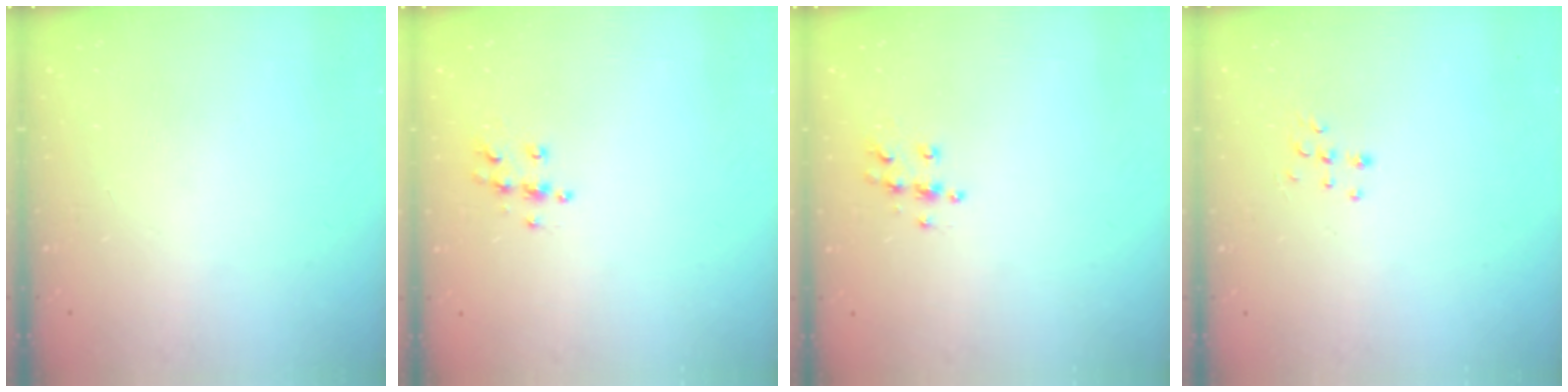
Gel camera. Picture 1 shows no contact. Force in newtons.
{"total": 6.6, "press": 6.6, "slide": 0.3}
{"total": 6.6, "press": 6.6, "slide": 0.3}
{"total": 5.2, "press": 5.2, "slide": 0.3}